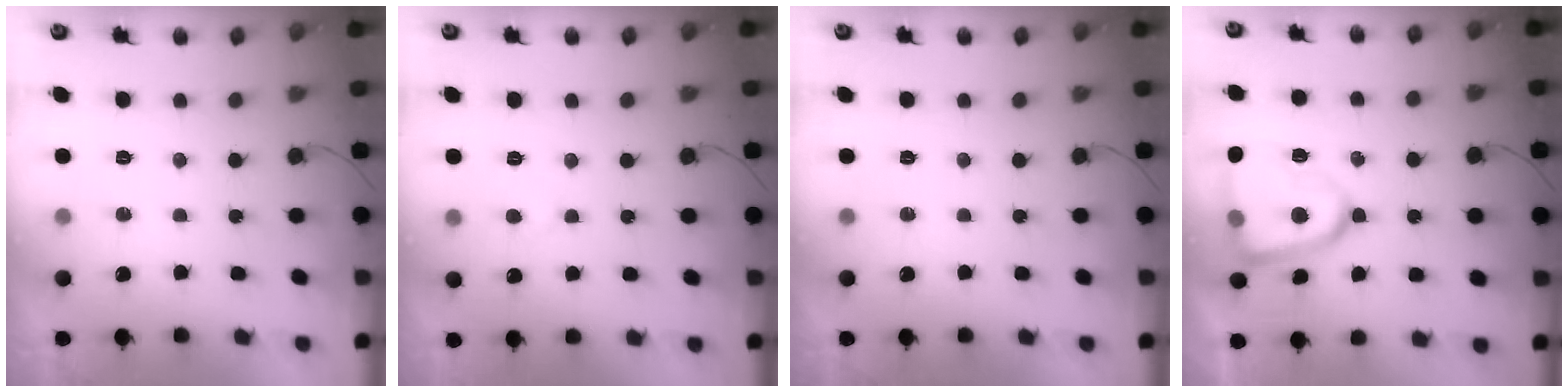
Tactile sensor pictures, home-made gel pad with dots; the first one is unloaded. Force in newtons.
{"total": 2.4, "press": 2.4, "slide": 0.2}
{"total": 0.0}
{"total": 17.2, "press": 17.1, "slide": 1.5}